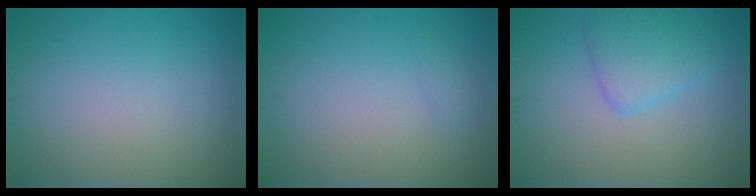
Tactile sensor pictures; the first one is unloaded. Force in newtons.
{"total": 0.5, "press": 0.5, "slide": 0.0}
{"total": 3.2, "press": 3.2, "slide": 0.2}